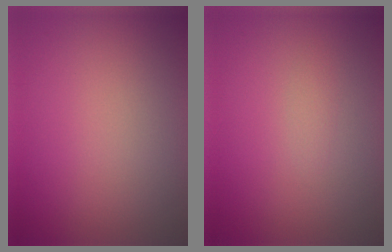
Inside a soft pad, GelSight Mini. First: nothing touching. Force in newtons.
{"total": 0.6, "press": 0.6, "slide": 0.0}